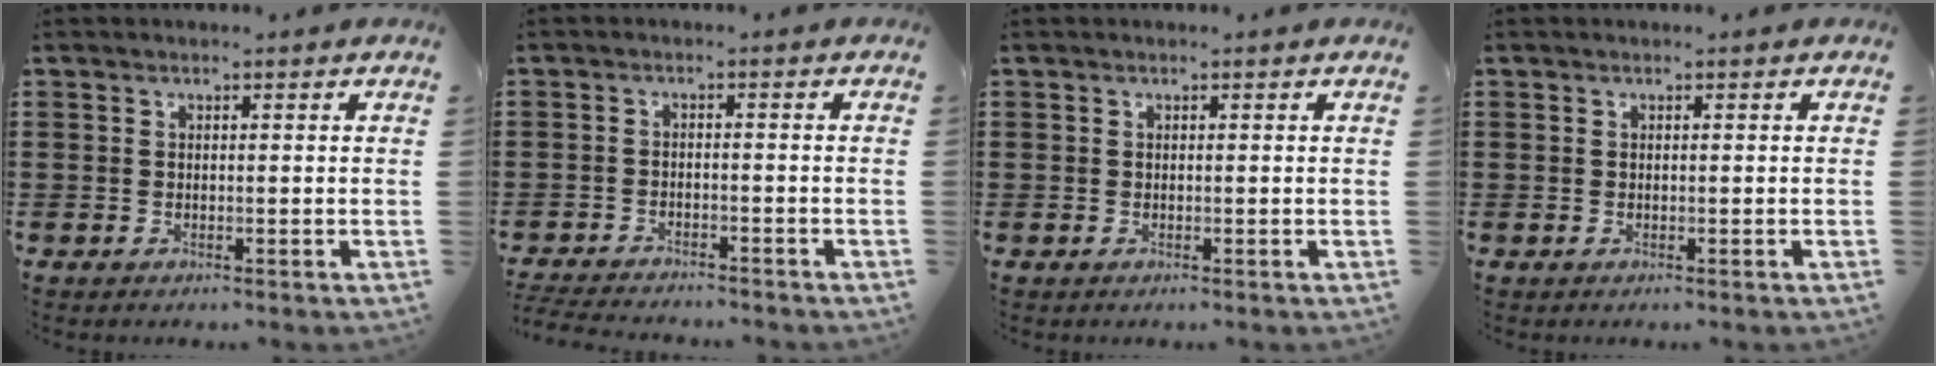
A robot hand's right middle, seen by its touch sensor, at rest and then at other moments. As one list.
[{"total": 3.2, "force": [-3.2, 0.2, 0.3], "torque": [-0.014, -0.002, -0.070]}, {"total": 0.0}, {"total": 0.0}]